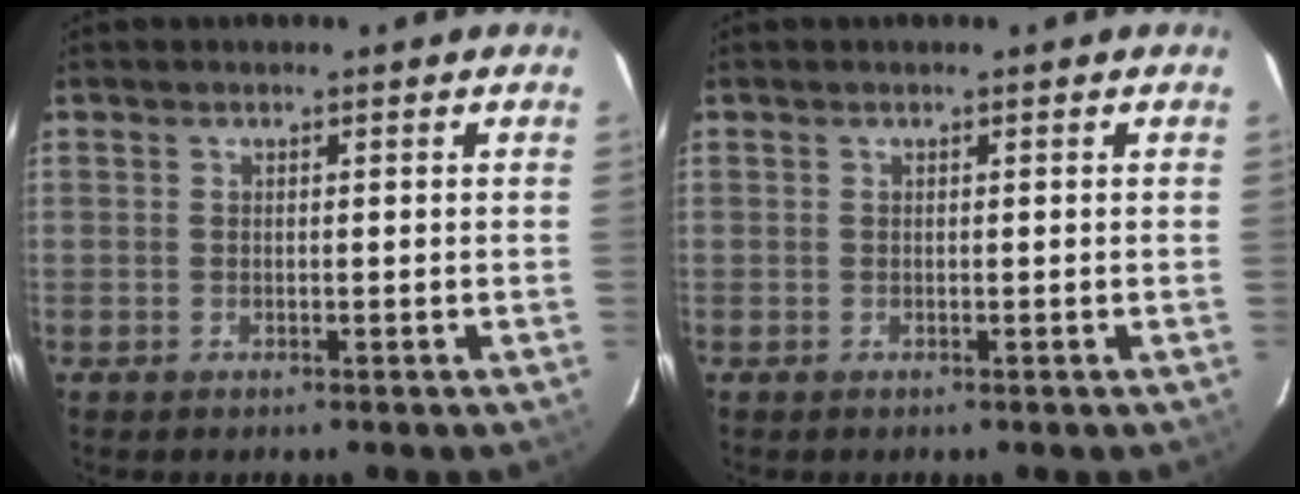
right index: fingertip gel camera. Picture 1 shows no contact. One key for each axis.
{"total": 0.0}